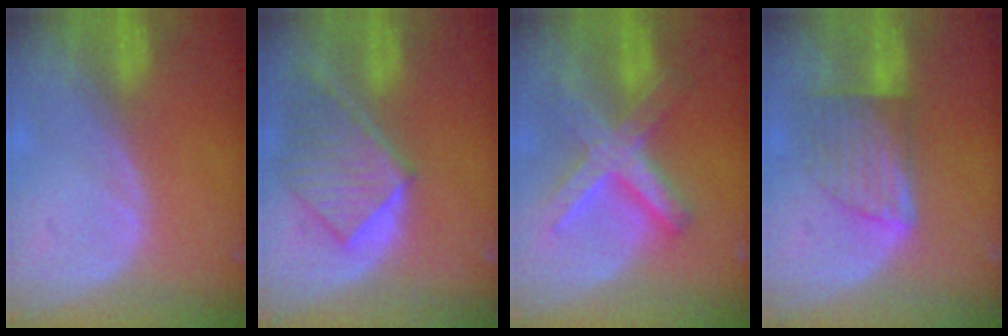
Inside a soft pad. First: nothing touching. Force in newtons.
{"total": 8.2, "press": 7.5, "slide": 3.2}
{"total": 8.7, "press": 8.6, "slide": 0.8}
{"total": 7.3, "press": 6.4, "slide": 3.5}